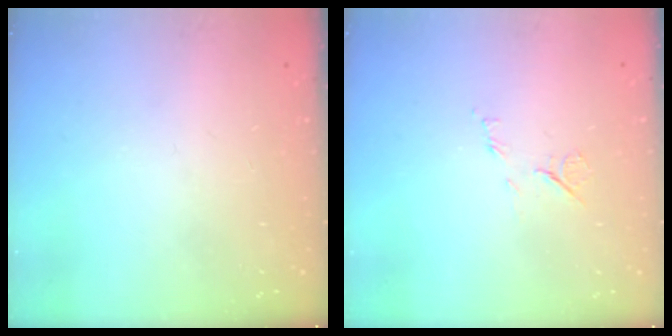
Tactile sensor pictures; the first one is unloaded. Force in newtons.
{"total": 6.3, "press": 6.3, "slide": 0.6}